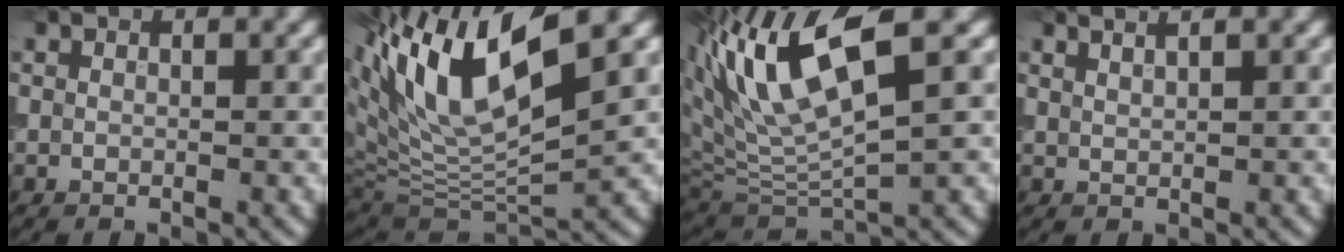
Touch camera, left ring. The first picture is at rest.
{"total": 11.0, "force": [5.1, 3.7, 9.0], "torque": [-0.178, 0.005, 0.100]}
{"total": 9.0, "force": [3.6, 2.7, 7.8], "torque": [-0.155, 0.002, 0.070]}
{"total": 2.2, "force": [1.7, 0.8, 1.3], "torque": [0.001, 0.009, 0.003]}